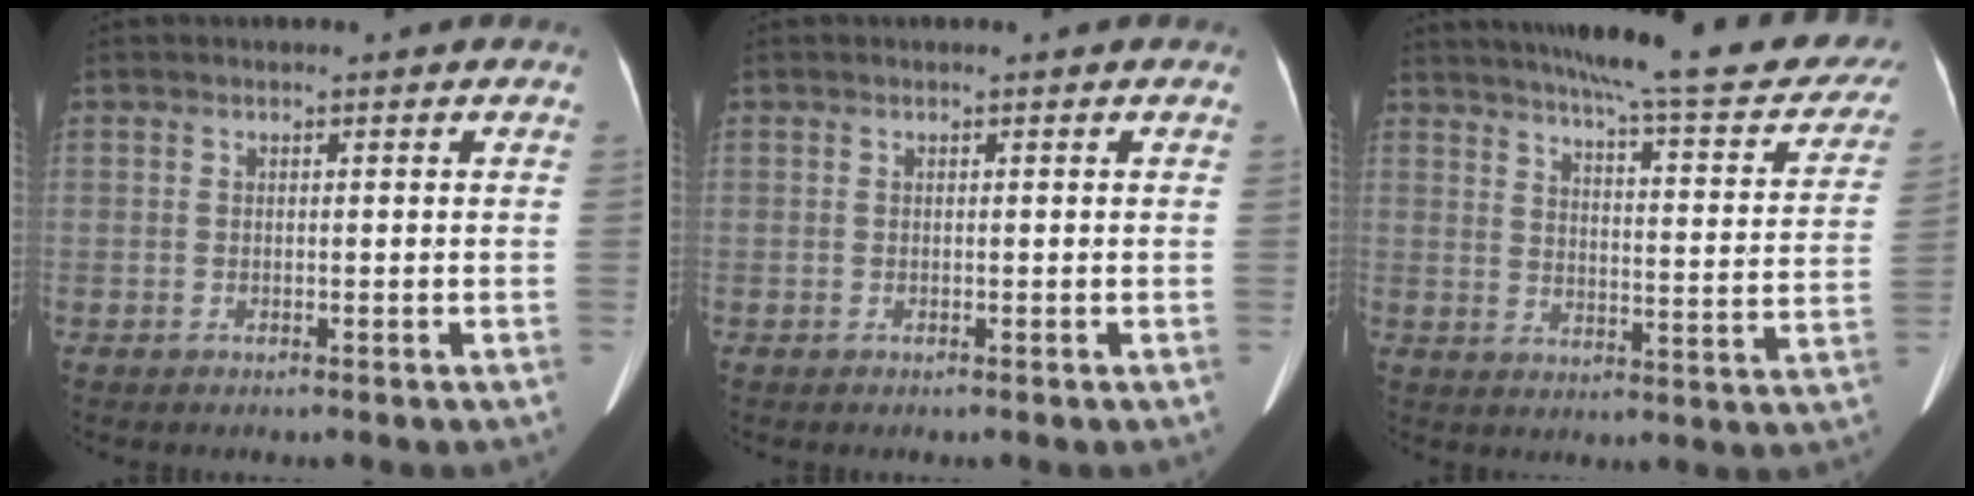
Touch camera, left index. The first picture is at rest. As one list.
[{"total": 0.0}, {"total": 25.2, "force": [21.6, 3.1, 12.7], "torque": [-0.174, -0.045, 0.257]}]